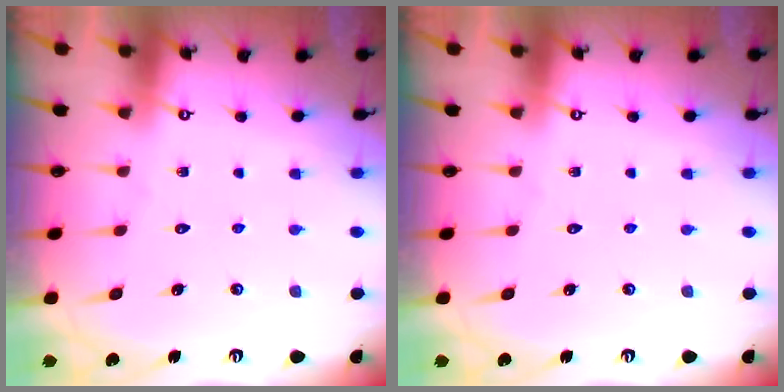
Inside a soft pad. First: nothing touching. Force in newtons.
{"total": 0.0}